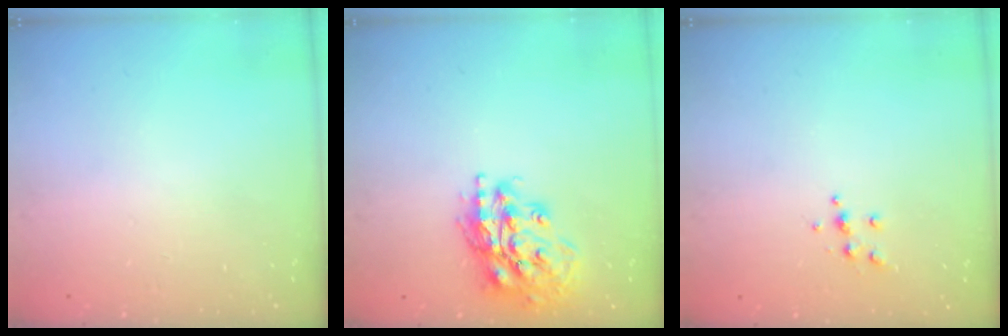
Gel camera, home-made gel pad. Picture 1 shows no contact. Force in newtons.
{"total": 17.4, "press": 17.3, "slide": 2.4}
{"total": 4.7, "press": 4.6, "slide": 0.5}